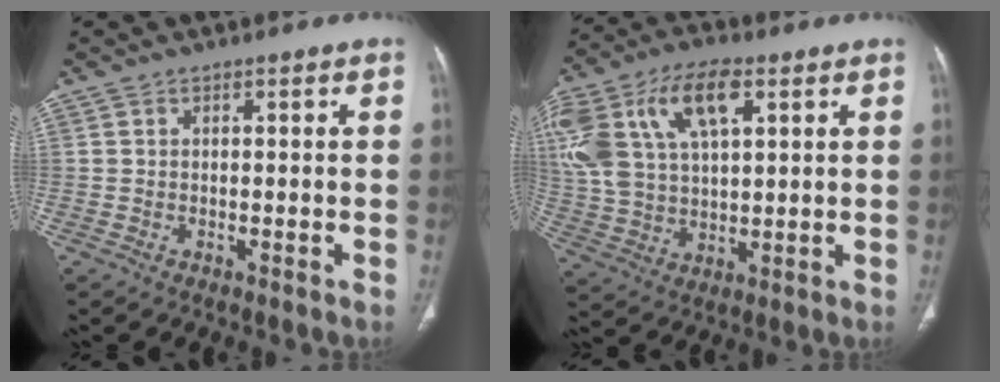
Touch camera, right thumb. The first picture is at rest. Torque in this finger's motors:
{"motor_torque": [1.37, 3.64, 1.80, 0.97, 0.24]}